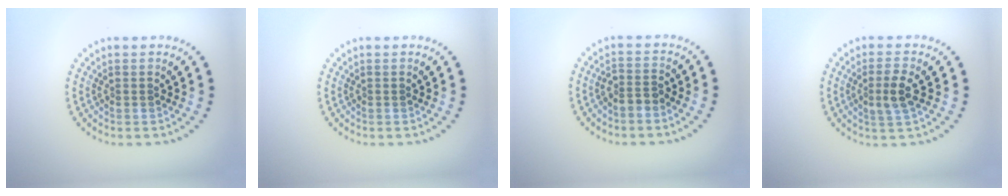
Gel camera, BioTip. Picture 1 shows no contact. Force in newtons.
{"total": 0.0}
{"total": 1.8, "press": 1.4, "slide": 1.1}
{"total": 2.6, "press": 2.4, "slide": 1.0}